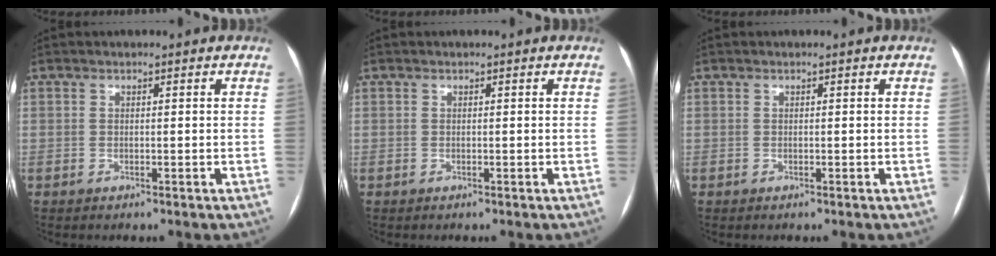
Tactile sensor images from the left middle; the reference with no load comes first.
{"total": 0.0}
{"total": 0.0}